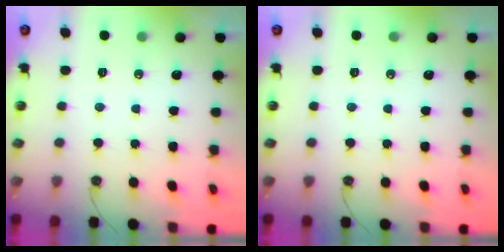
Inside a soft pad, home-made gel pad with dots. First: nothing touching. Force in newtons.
{"total": 0.0}